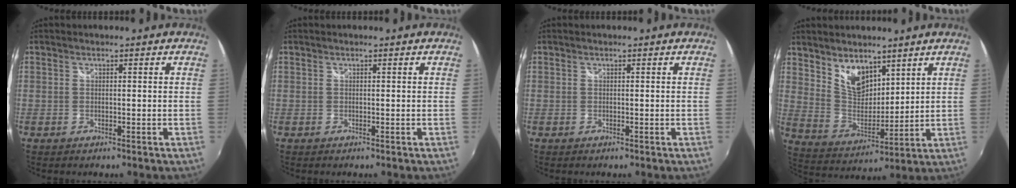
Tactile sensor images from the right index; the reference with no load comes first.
{"total": 0.0}
{"total": 0.0}
{"total": 9.9, "force": [6.6, 5.6, 4.8], "torque": [-0.081, 0.000, 0.134]}